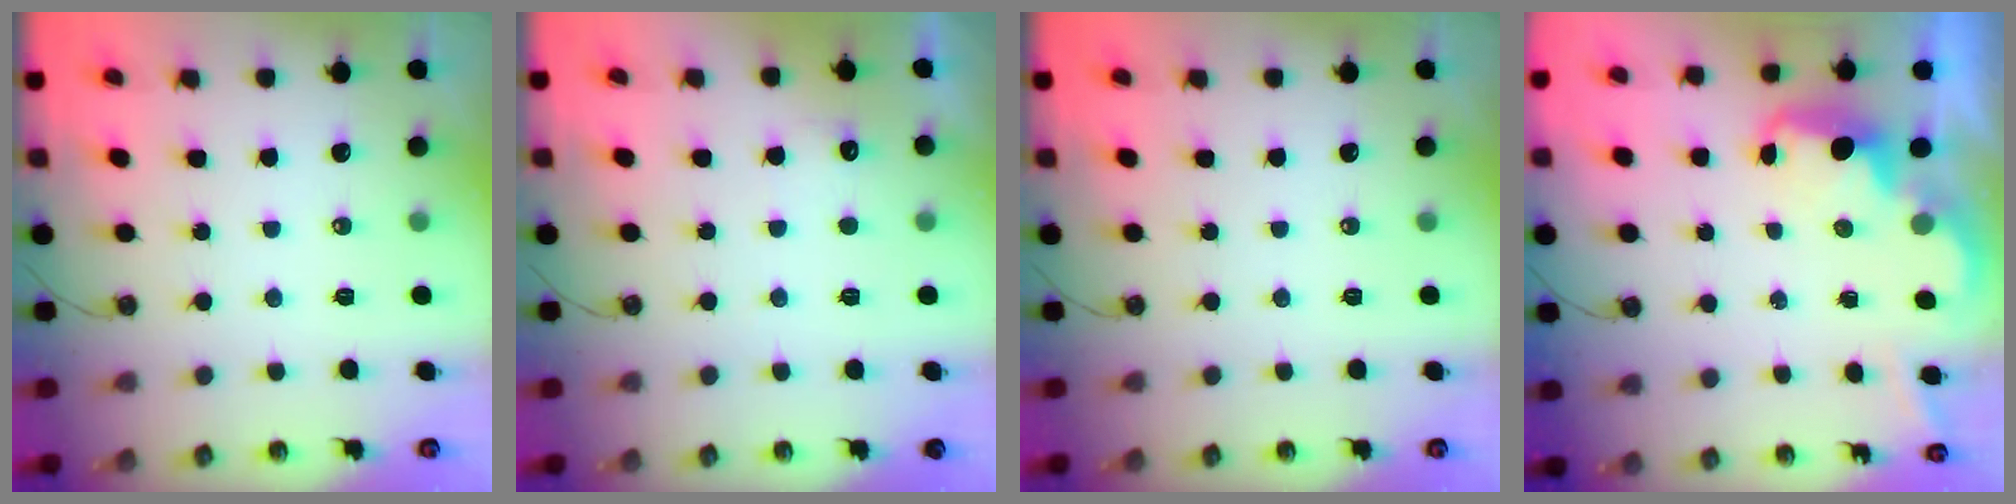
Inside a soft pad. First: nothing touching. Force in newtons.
{"total": 5.3, "press": 5.2, "slide": 1.1}
{"total": 0.0}
{"total": 2.6, "press": 2.6, "slide": 0.5}